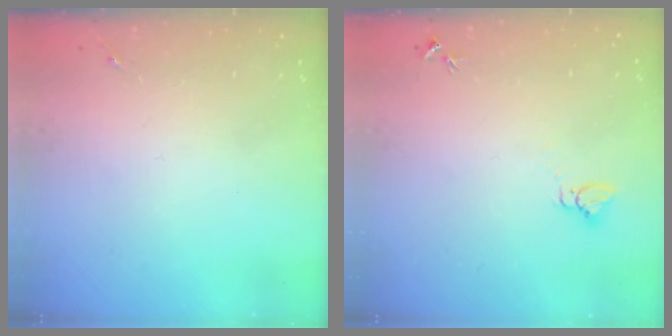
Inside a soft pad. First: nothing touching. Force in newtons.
{"total": 2.7, "press": 2.7, "slide": 0.1}